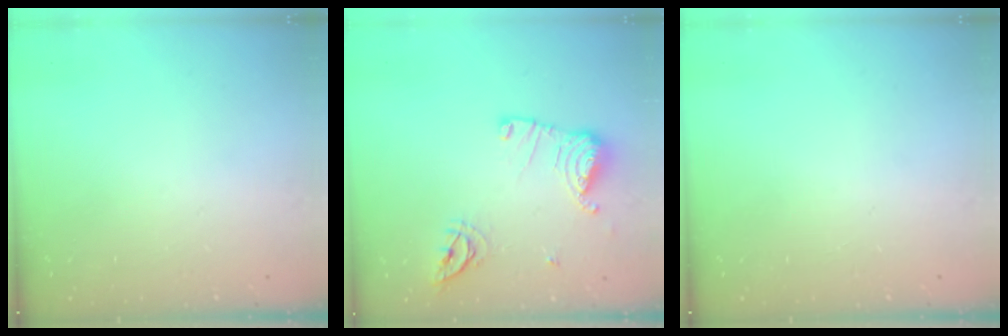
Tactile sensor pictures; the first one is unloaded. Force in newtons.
{"total": 12.8, "press": 12.8, "slide": 0.5}
{"total": 0.0}